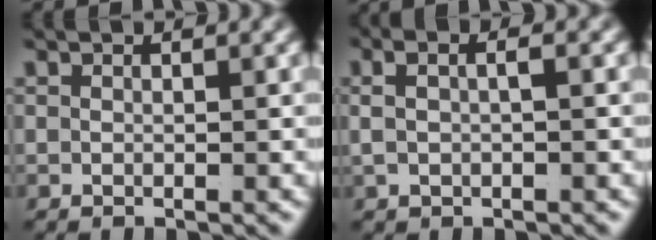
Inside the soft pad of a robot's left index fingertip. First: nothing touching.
{"total": 2.7, "force": [0.2, 1.4, 2.3], "torque": [-0.040, 0.006, 0.005]}